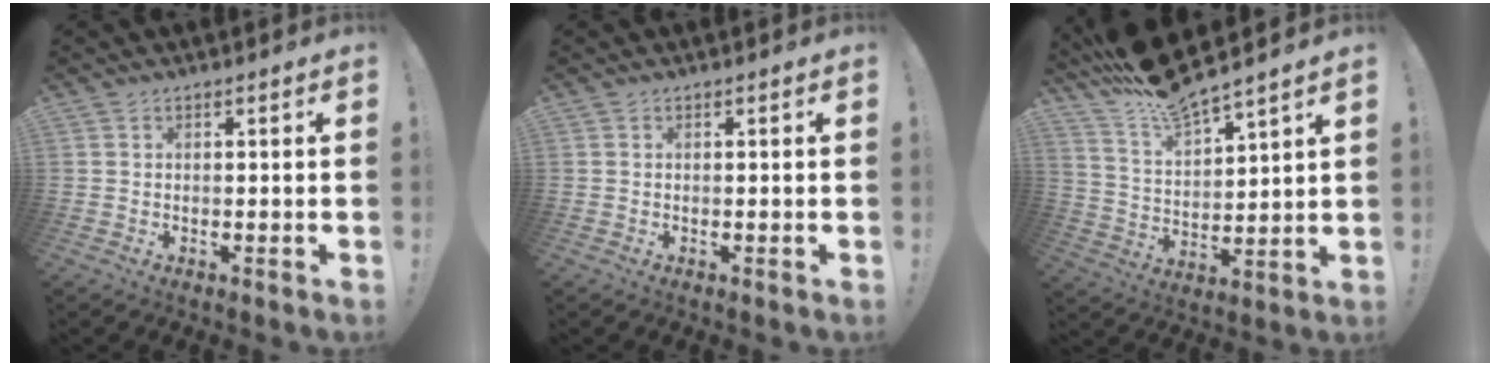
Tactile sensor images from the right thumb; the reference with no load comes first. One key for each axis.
{"total": 0.0}
{"total": 11.0, "fx": 10.2, "fy": 1.5, "fz": 3.8, "tx": -0.094, "ty": -0.083, "tz": 0.177}